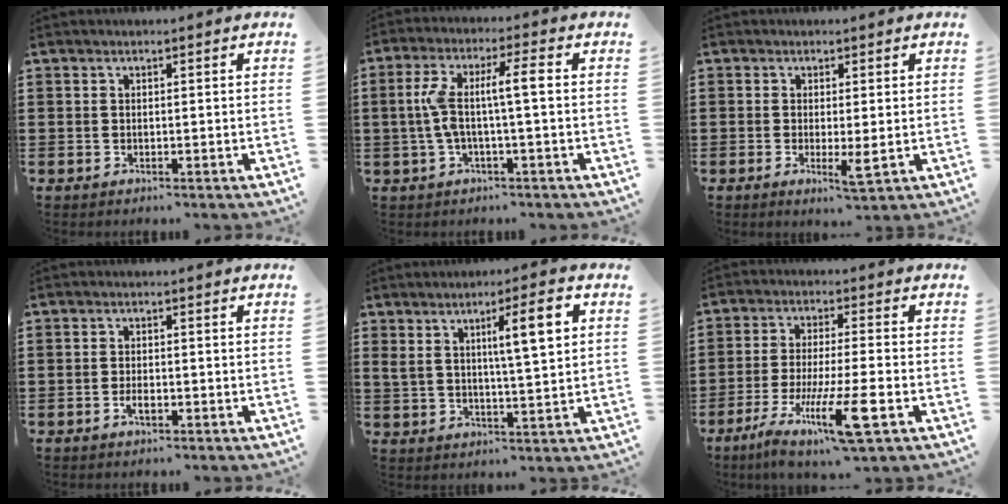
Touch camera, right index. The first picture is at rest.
{"total": 7.1, "force": [-0.2, 1.0, 7.1], "torque": [-0.150, -0.003, -0.017]}
{"total": 3.5, "force": [-0.6, 0.6, 3.4], "torque": [-0.060, -0.008, -0.007]}
{"total": 1.8, "force": [-0.9, 0.4, 1.5], "torque": [-0.030, -0.003, -0.014]}
{"total": 8.8, "force": [3.4, 1.6, 8.0], "torque": [-0.137, -0.002, 0.048]}
{"total": 11.4, "force": [-5.1, 0.9, 10.2], "torque": [-0.206, -0.014, -0.096]}